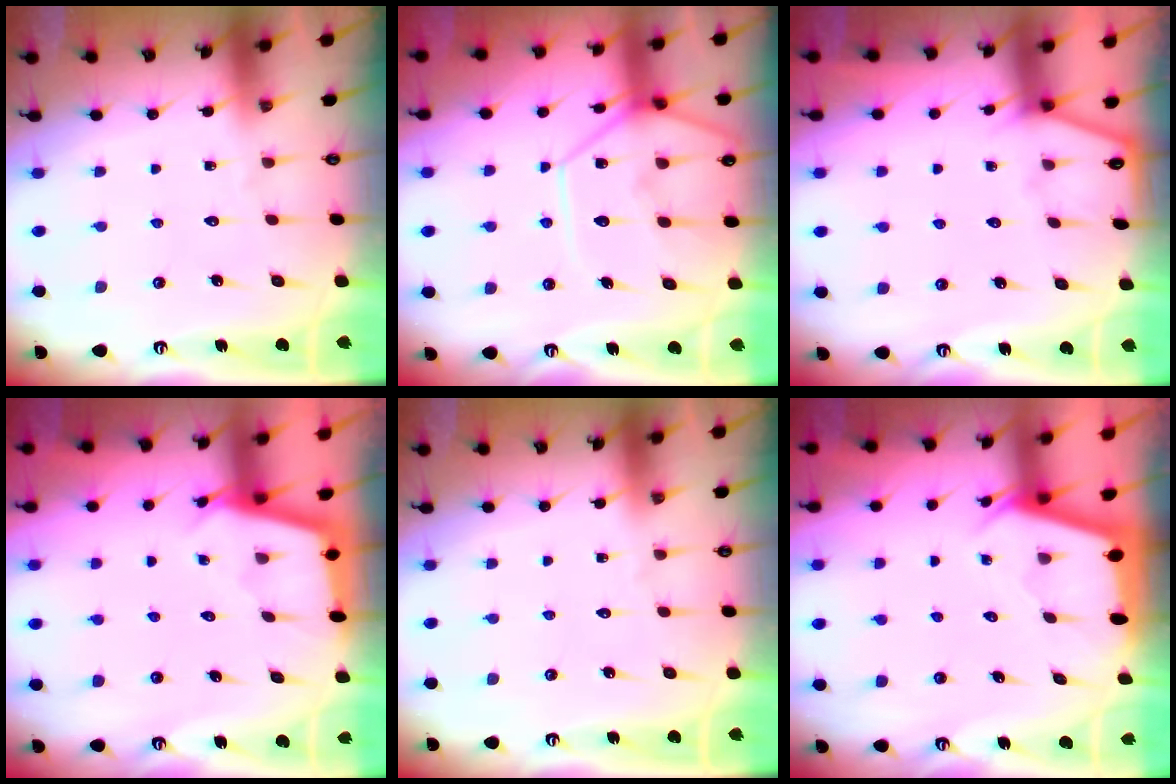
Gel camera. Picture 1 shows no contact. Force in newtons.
{"total": 12.0, "press": 11.9, "slide": 1.4}
{"total": 1.5, "press": 1.5, "slide": 0.2}
{"total": 2.9, "press": 2.9, "slide": 0.3}
{"total": 0.0}
{"total": 2.3, "press": 2.3, "slide": 0.3}